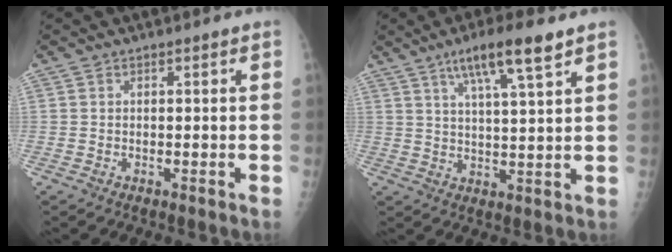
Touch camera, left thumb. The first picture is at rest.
{"total": 9.7, "force": [5.8, 1.0, 7.7], "torque": [-0.134, -0.020, 0.100]}